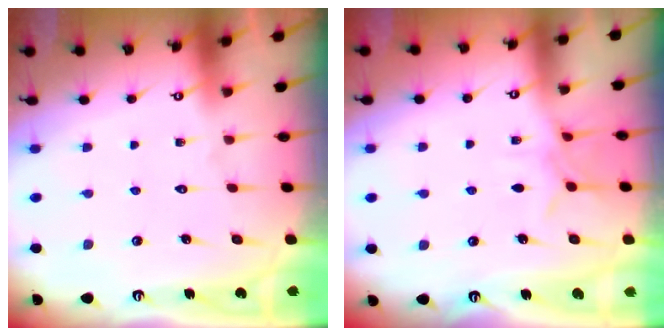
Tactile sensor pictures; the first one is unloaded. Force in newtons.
{"total": 5.2, "press": 5.1, "slide": 0.6}